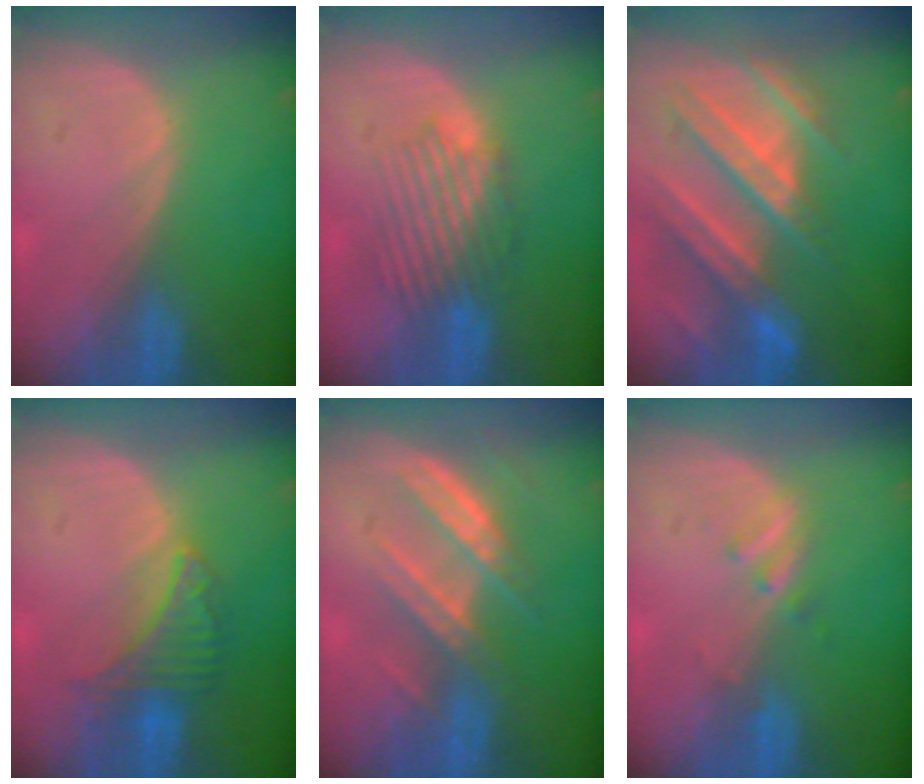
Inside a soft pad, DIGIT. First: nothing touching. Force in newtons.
{"total": 5.9, "press": 5.7, "slide": 1.6}
{"total": 10.8, "press": 9.7, "slide": 4.7}
{"total": 5.2, "press": 5.2, "slide": 0.4}
{"total": 6.8, "press": 6.7, "slide": 1.0}
{"total": 1.9, "press": 1.9, "slide": 0.3}